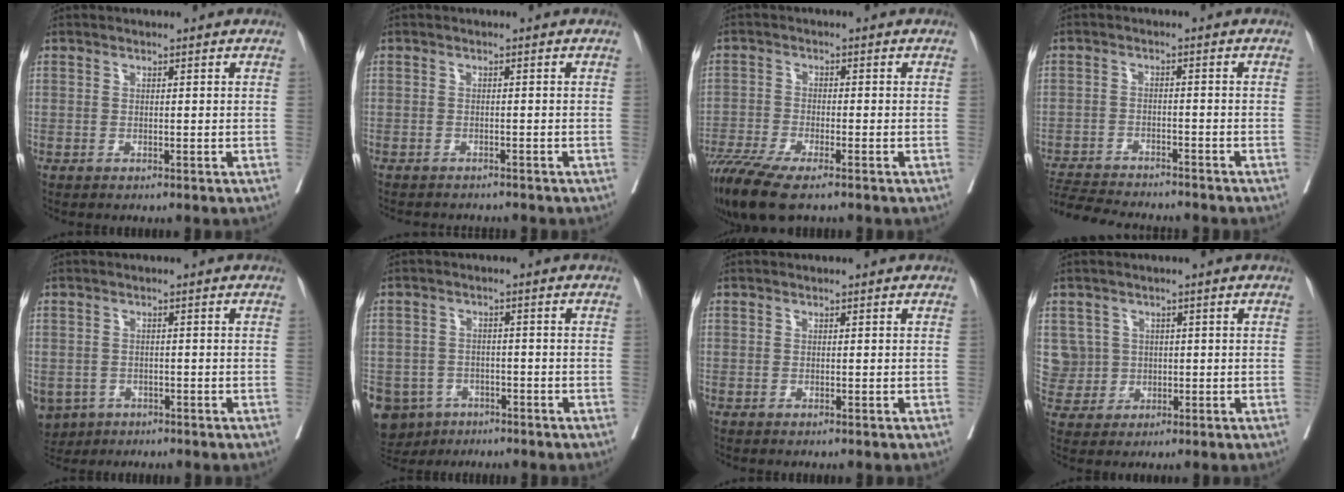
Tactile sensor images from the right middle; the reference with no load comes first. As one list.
[{"total": 4.8, "force": [-4.5, 1.2, 1.1], "torque": [-0.010, -0.004, -0.060]}, {"total": 9.0, "force": [-7.1, 0.8, 5.4], "torque": [-0.097, -0.019, -0.126]}, {"total": 11.9, "force": [-11.1, 1.5, 3.9], "torque": [-0.066, -0.004, -0.167]}, {"total": 7.7, "force": [-4.0, 6.1, 2.3], "torque": [-0.064, -0.002, -0.058]}, {"total": 10.2, "force": [-6.1, 7.8, 2.4], "torque": [-0.066, -0.002, -0.088]}, {"total": 0.0}, {"total": 4.7, "force": [0.7, 4.6, -0.3], "torque": [0.012, 0.011, 0.021]}]